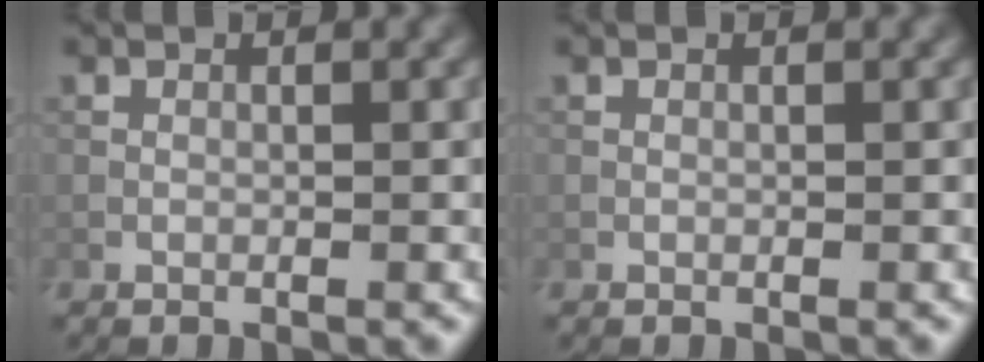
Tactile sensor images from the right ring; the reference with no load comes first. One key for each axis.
{"total": 0.0}